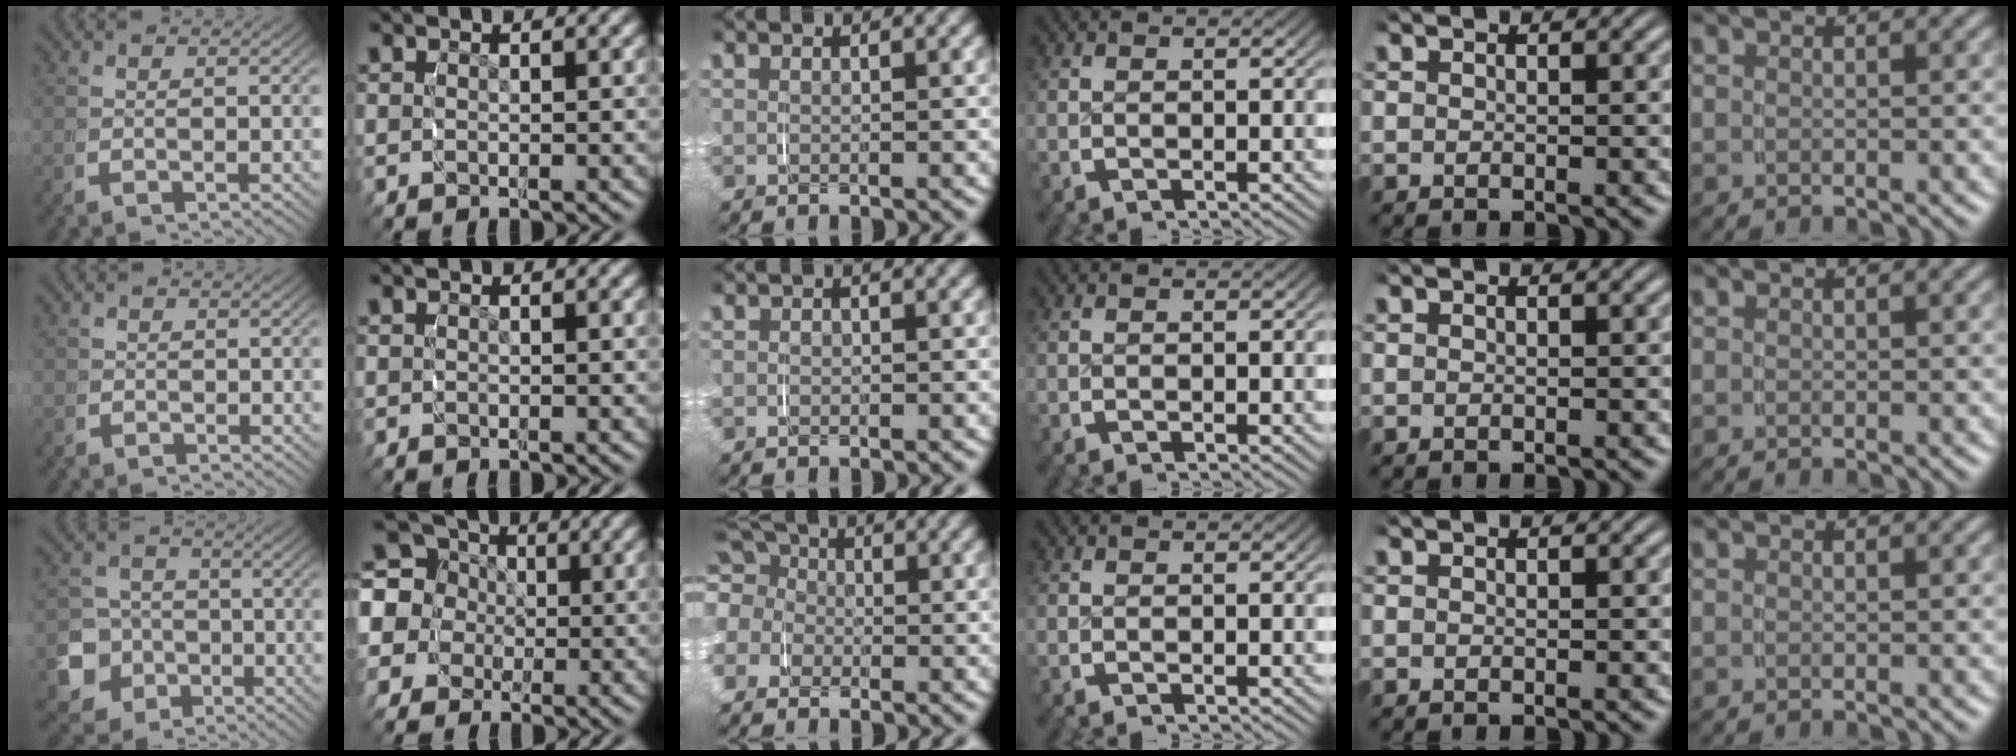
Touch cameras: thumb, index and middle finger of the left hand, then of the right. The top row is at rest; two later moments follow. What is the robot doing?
{"motion": "grasp_and_lifting", "object": "knife"}